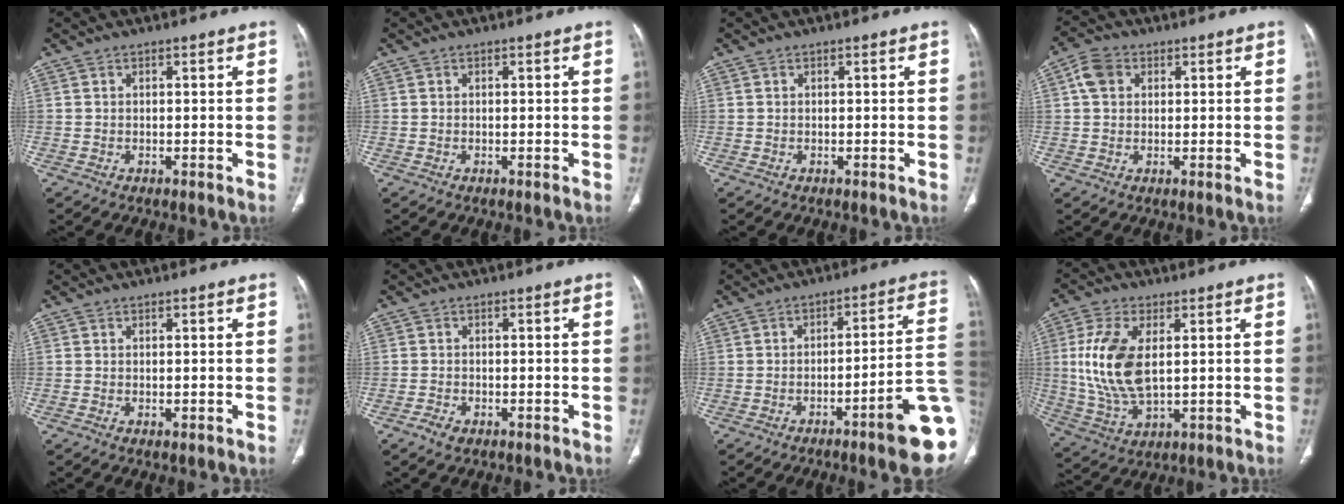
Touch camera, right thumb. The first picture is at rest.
{"total": 0.0}
{"total": 0.0}
{"total": 4.8, "force": [1.5, 3.7, 2.7], "torque": [-0.045, 0.008, 0.026]}
{"total": 0.6, "force": [-0.2, 0.3, 0.5], "torque": [-0.004, -0.001, -0.001]}
{"total": 2.0, "force": [-1.3, 1.2, 1.0], "torque": [-0.022, 0.006, -0.022]}
{"total": 14.6, "force": [-5.9, 1.6, 13.3], "torque": [-0.120, 0.040, -0.079]}
{"total": 13.6, "force": [1.9, 7.2, 11.4], "torque": [-0.239, -0.011, 0.042]}